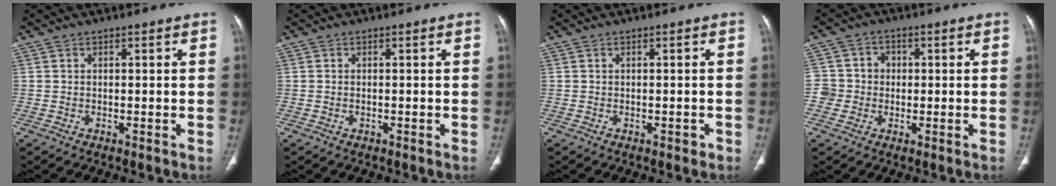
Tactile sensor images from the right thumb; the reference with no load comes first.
{"total": 0.0}
{"total": 0.9, "force": [-0.4, 0.5, 0.6], "torque": [-0.006, 0.000, -0.005]}
{"total": 5.5, "force": [-0.6, 5.4, 0.8], "torque": [0.017, 0.017, -0.018]}